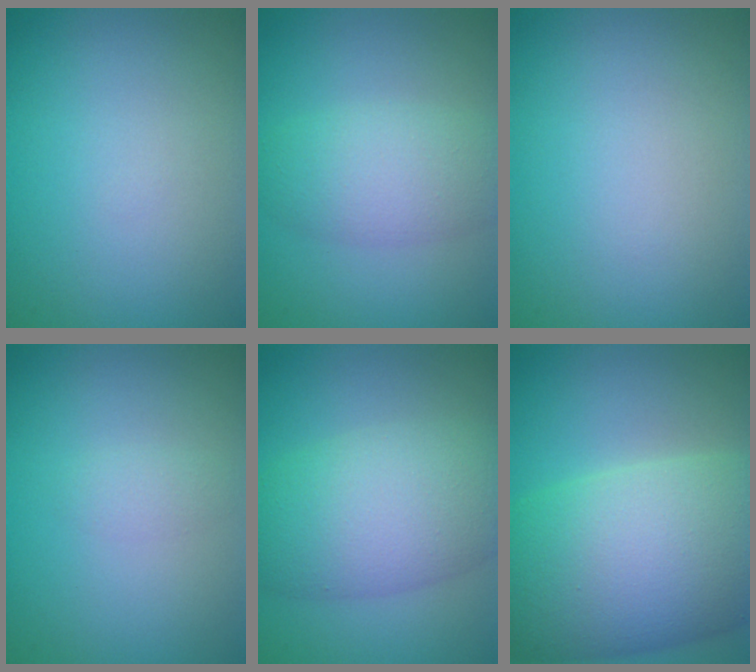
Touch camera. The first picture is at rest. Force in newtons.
{"total": 4.2, "press": 4.2, "slide": 0.2}
{"total": 0.0}
{"total": 0.8, "press": 0.8, "slide": 0.1}
{"total": 7.6, "press": 7.6, "slide": 0.4}
{"total": 13.7, "press": 13.7, "slide": 0.4}